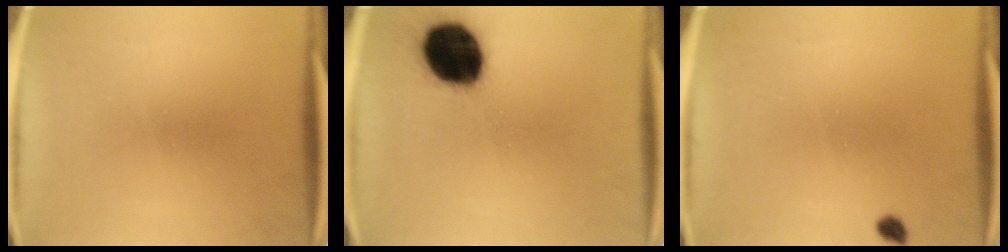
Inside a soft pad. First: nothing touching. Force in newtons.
{"total": 18.5}
{"total": 1.2}